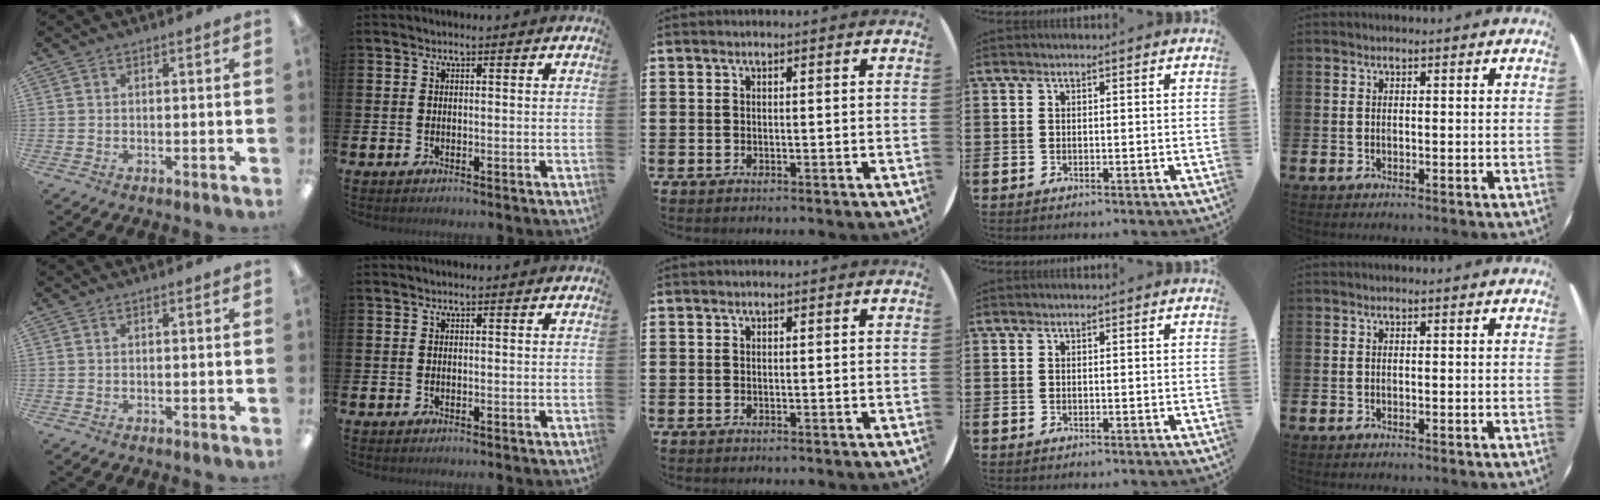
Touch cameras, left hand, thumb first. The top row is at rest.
{}